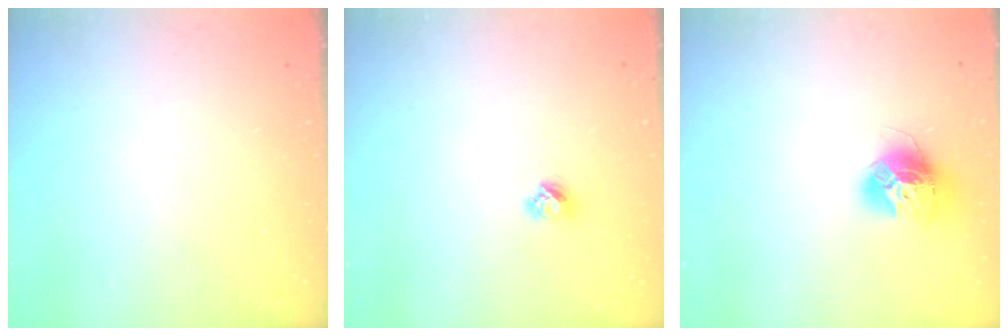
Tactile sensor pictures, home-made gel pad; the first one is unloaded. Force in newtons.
{"total": 3.7, "press": 3.7, "slide": 0.4}
{"total": 13.2, "press": 13.1, "slide": 1.3}